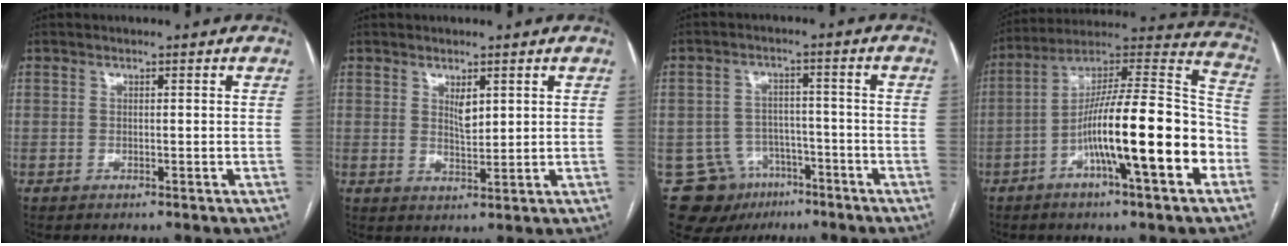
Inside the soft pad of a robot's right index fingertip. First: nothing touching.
{"total": 2.6, "force": [1.2, 0.9, 2.1], "torque": [-0.039, -0.005, 0.027]}
{"total": 10.4, "force": [-6.2, 8.0, 2.3], "torque": [-0.040, 0.027, -0.084]}
{"total": 20.5, "force": [-6.6, 2.4, 19.3], "torque": [-0.290, 0.017, -0.107]}